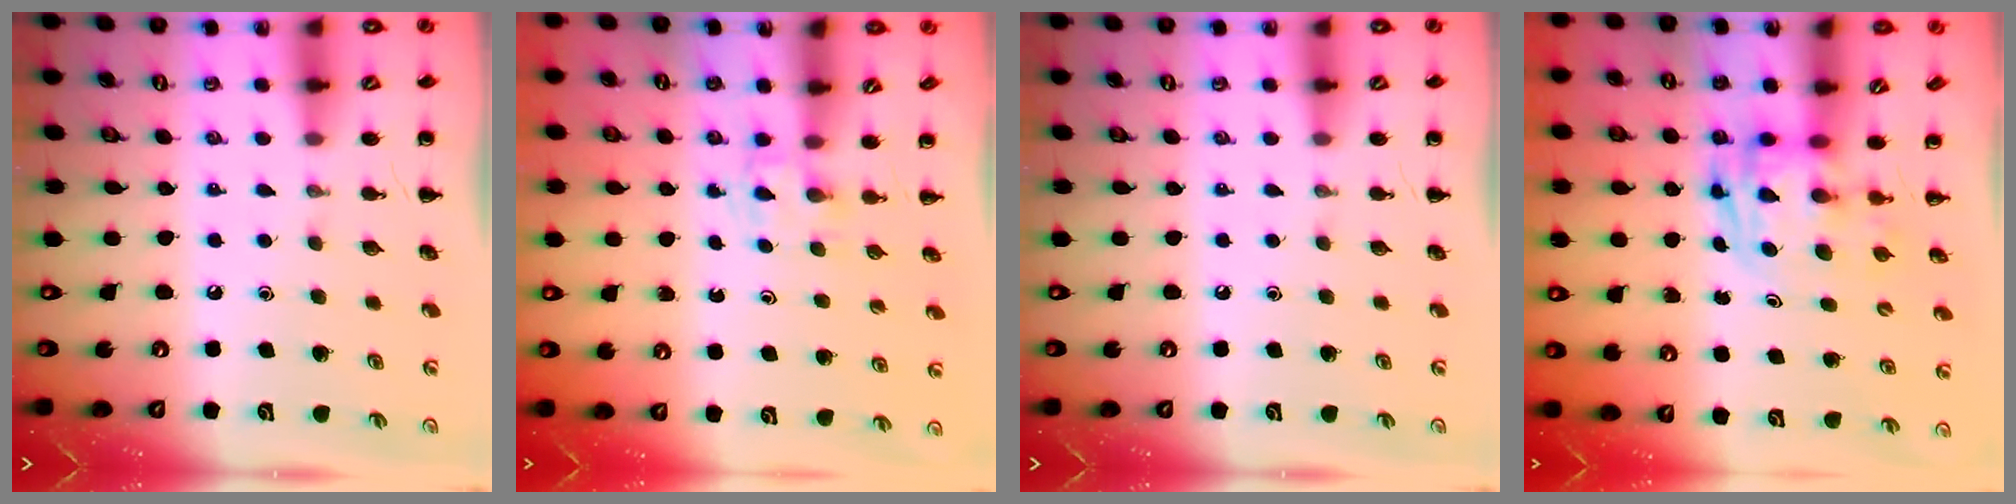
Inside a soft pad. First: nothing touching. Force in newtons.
{"total": 2.2, "press": 1.9, "slide": 1.1}
{"total": 0.0}
{"total": 2.7, "press": 2.6, "slide": 0.5}